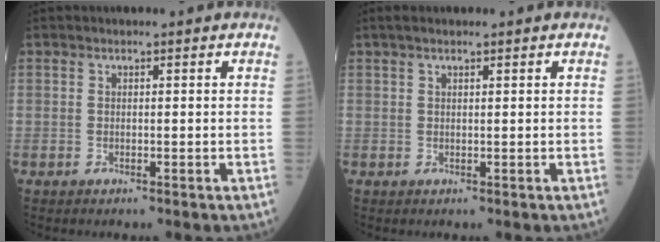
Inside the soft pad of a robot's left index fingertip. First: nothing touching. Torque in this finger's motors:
{"motor_torque": [0.09, 0.00, 0.01, -0.03]}